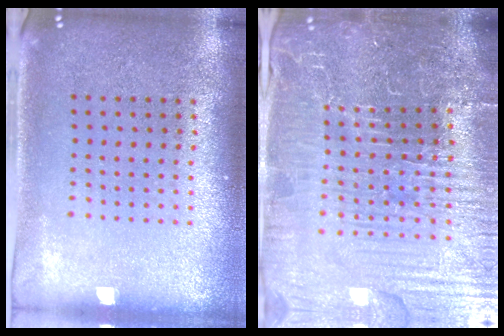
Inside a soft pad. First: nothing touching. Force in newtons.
{"total": 6.4, "press": 5.8, "slide": 2.6}